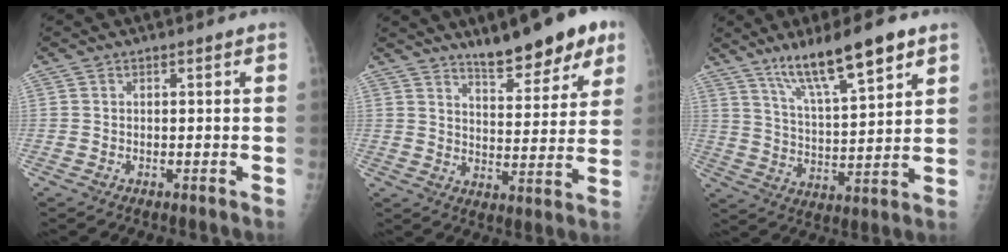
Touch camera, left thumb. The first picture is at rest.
{"total": 14.0, "force": [9.7, 4.1, 9.1], "torque": [-0.095, -0.049, 0.147]}
{"total": 14.4, "force": [9.4, 2.8, 10.6], "torque": [-0.172, -0.042, 0.170]}